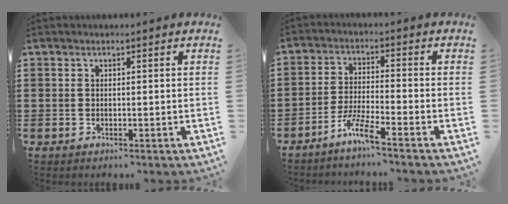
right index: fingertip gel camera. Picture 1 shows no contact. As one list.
[{"total": 5.1, "force": [-4.1, -0.2, 3.0], "torque": [-0.080, -0.013, -0.085]}]